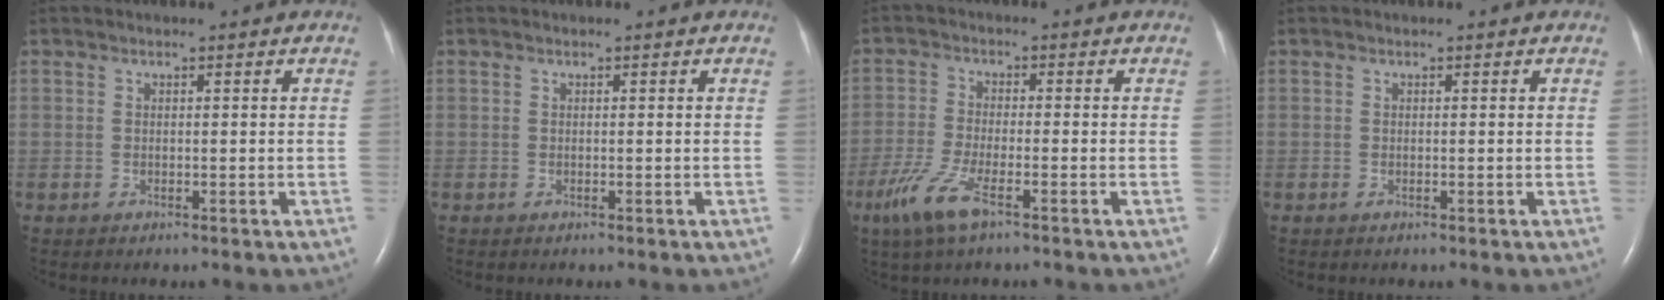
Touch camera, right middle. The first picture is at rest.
{"total": 0.0}
{"total": 6.6, "force": [-3.8, 1.2, 5.2], "torque": [-0.126, -0.015, -0.075]}
{"total": 0.0}